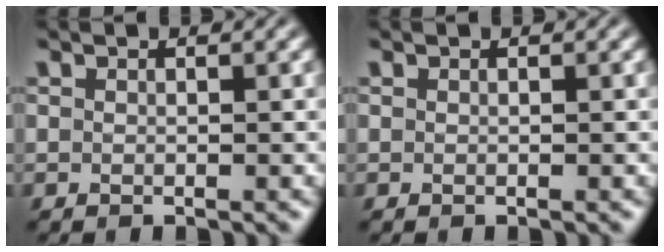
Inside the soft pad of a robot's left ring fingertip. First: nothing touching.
{"total": 0.0}